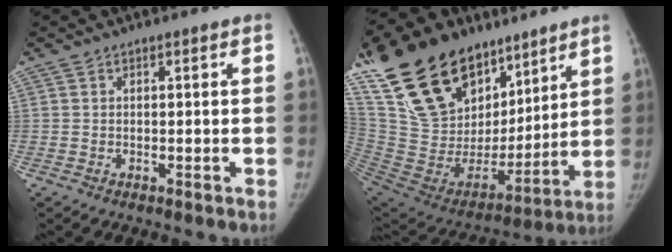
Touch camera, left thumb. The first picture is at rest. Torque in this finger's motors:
{"motor_torque": [2.61, 1.53, 1.07, -1.71, 0.64]}